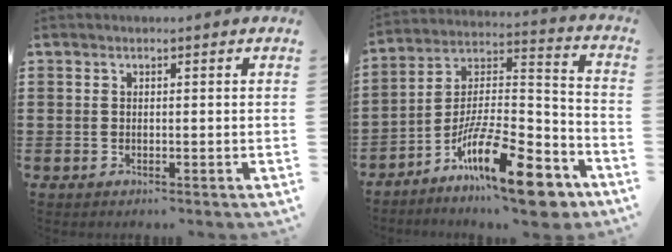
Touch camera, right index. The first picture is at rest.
{"total": 17.1, "force": [-11.4, 3.8, 12.2], "torque": [-0.206, 0.035, -0.196]}